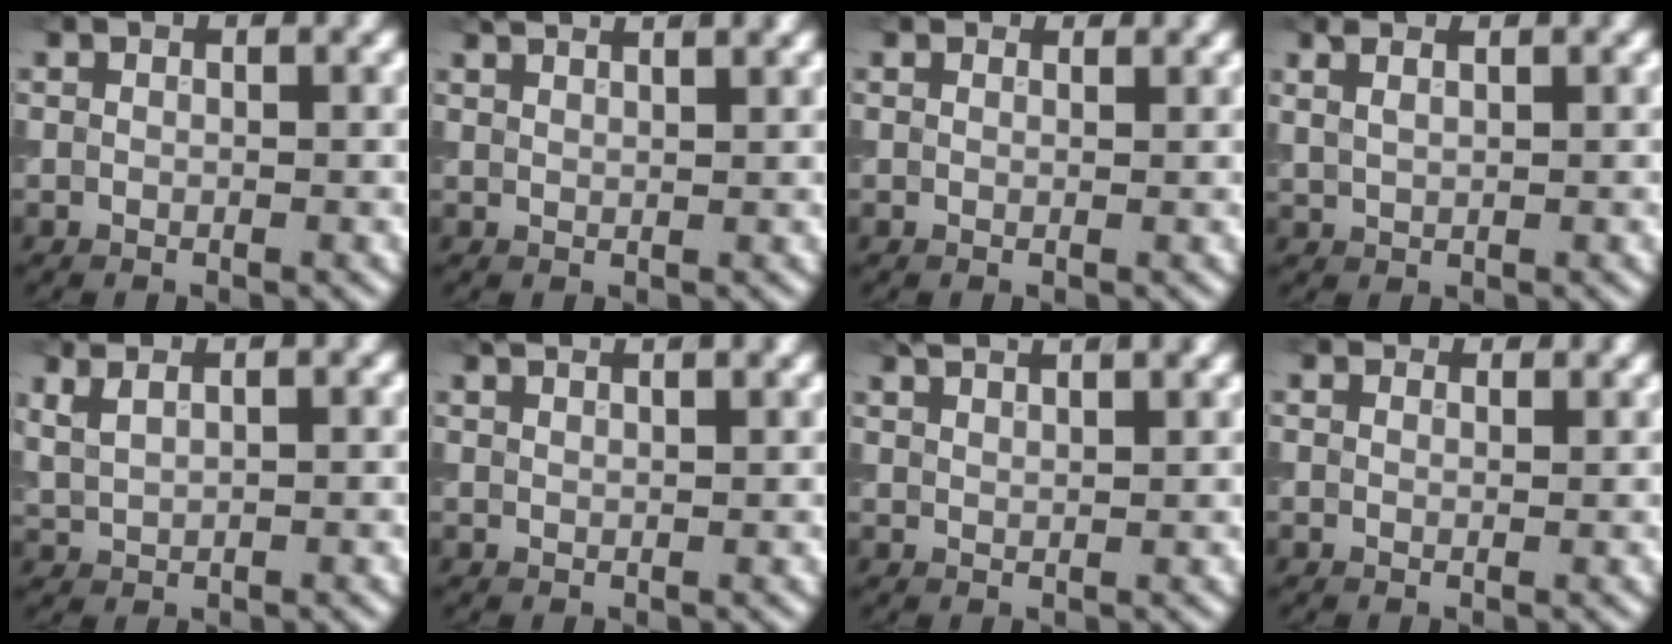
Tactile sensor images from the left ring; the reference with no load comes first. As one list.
[{"total": 3.1, "force": [2.6, 0.7, 1.5], "torque": [-0.013, 0.021, 0.021]}, {"total": 1.3, "force": [1.1, 0.5, 0.3], "torque": [-0.014, 0.001, 0.013]}, {"total": 1.7, "force": [1.2, 0.4, 1.2], "torque": [-0.027, 0.006, 0.025]}, {"total": 1.6, "force": [1.2, 0.2, 1.0], "torque": [-0.031, 0.004, 0.034]}, {"total": 2.8, "force": [2.3, 0.6, 1.4], "torque": [-0.011, 0.017, 0.019]}, {"total": 3.6, "force": [3.0, 0.8, 1.8], "torque": [-0.023, 0.021, 0.030]}, {"total": 2.4, "force": [2.1, 0.9, 0.6], "torque": [-0.023, -0.001, 0.037]}]